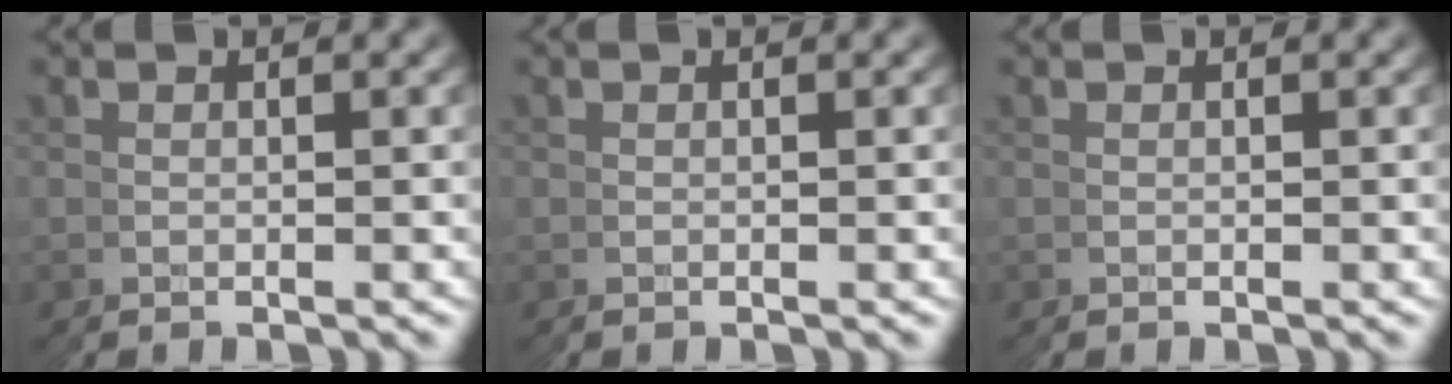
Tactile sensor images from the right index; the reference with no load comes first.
{"total": 0.0}
{"total": 0.0}